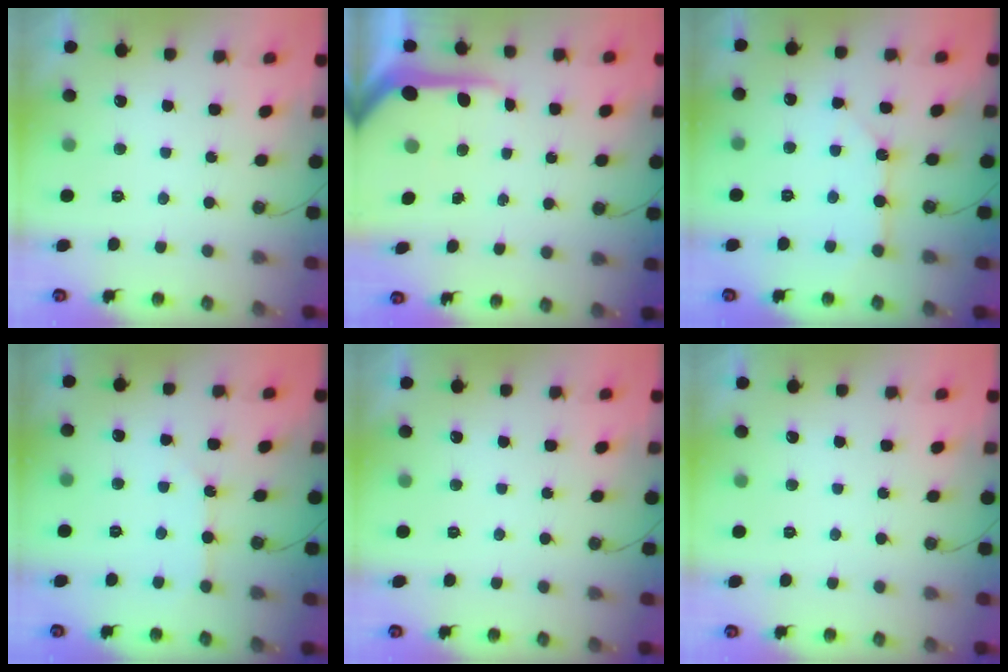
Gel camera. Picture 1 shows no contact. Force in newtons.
{"total": 7.8, "press": 7.8, "slide": 0.7}
{"total": 5.8, "press": 5.8, "slide": 0.4}
{"total": 2.0, "press": 2.0, "slide": 0.1}
{"total": 0.0}
{"total": 0.0}